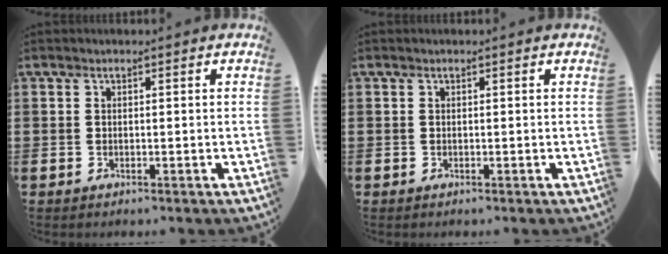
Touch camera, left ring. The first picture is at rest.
{"total": 0.0}